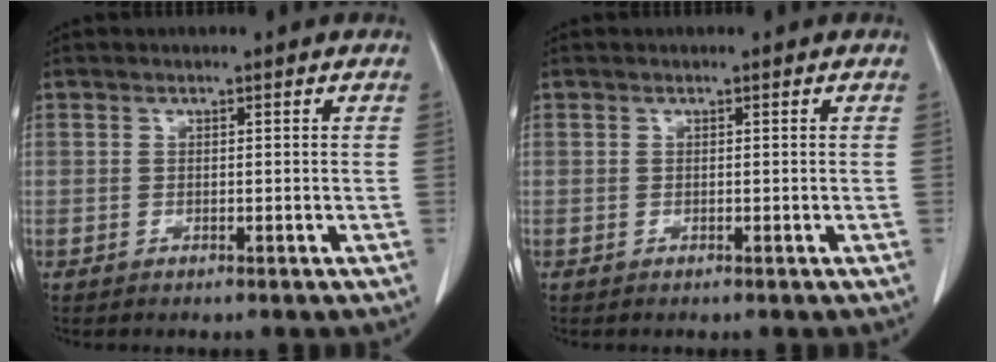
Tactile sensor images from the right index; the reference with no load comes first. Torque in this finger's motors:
{"motor_torque": [0.00, 0.00, 0.00, 0.00]}